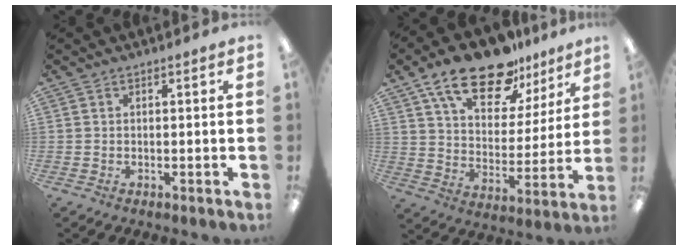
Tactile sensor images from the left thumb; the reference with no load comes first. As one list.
[{"total": 19.1, "force": [13.5, 8.8, 10.2], "torque": [-0.177, -0.073, 0.236]}]